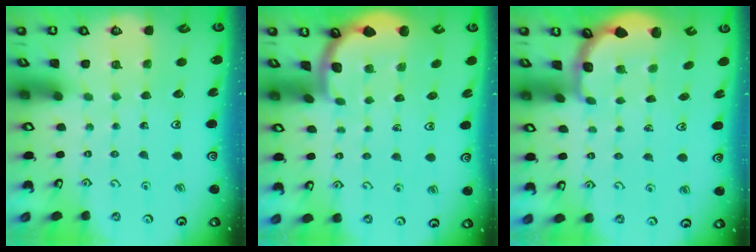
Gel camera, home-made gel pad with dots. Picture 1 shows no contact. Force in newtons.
{"total": 1.8, "press": 1.7, "slide": 0.0}
{"total": 2.7, "press": 2.1, "slide": 1.7}